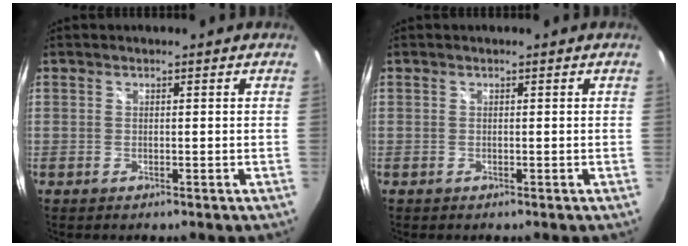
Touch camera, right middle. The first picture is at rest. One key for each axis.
{"total": 0.0}